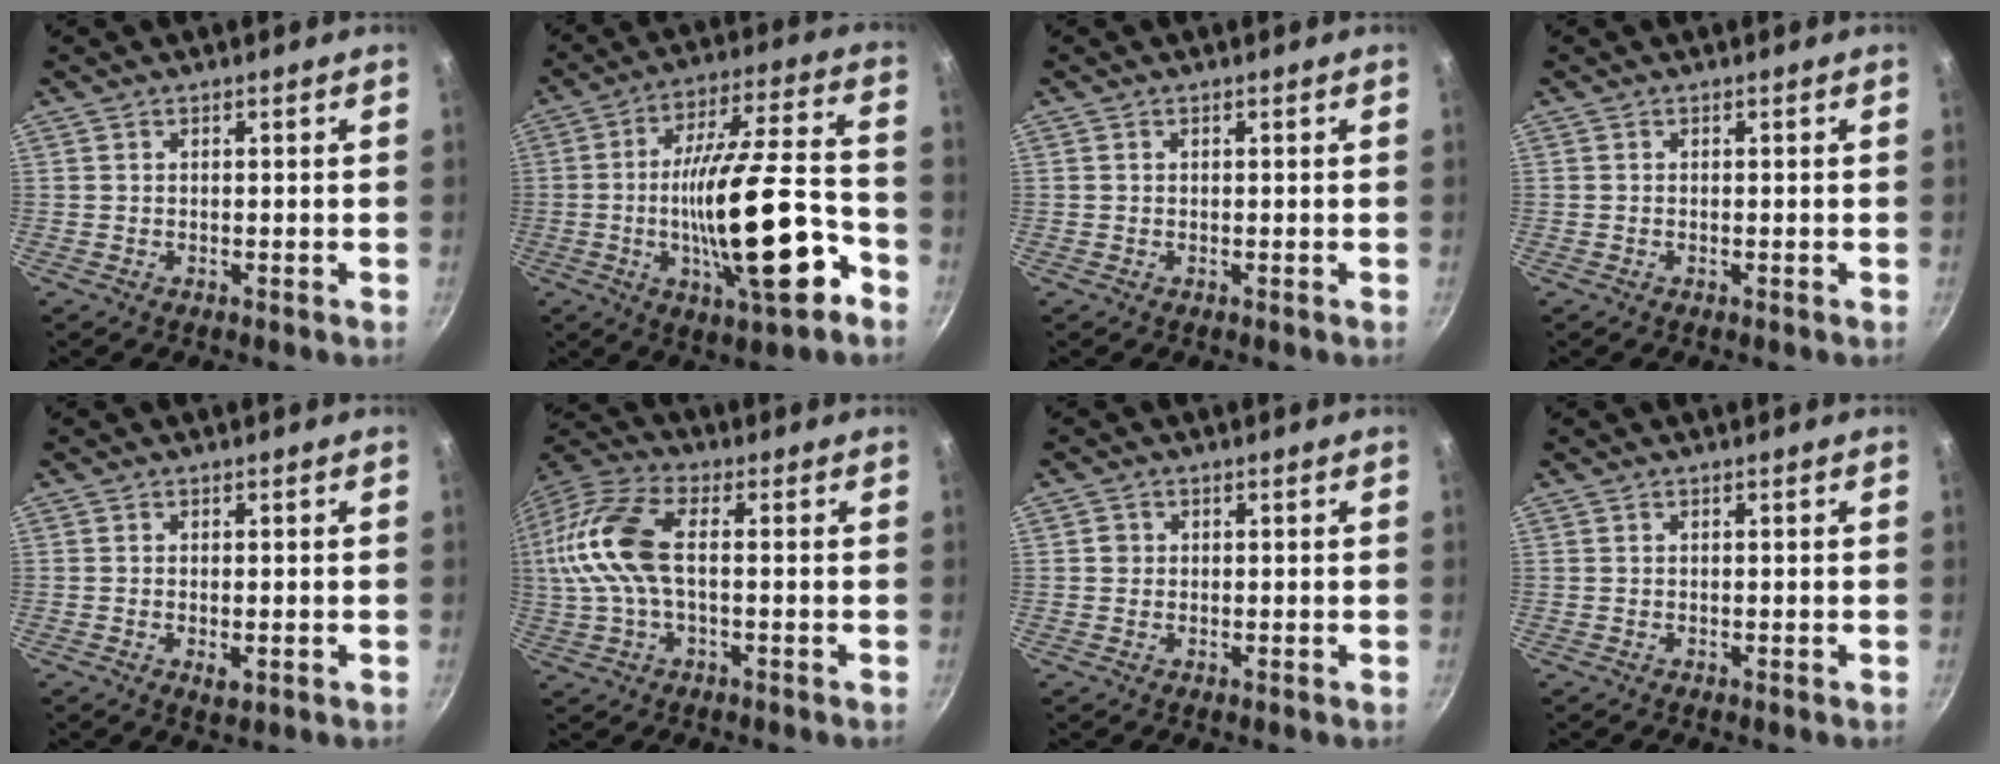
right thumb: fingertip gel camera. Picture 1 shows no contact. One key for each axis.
{"total": 22.1, "fx": -7.2, "fy": 6.3, "fz": 20.0, "tx": -0.303, "ty": 0.040, "tz": -0.113}
{"total": 0.0}
{"total": 0.0}
{"total": 2.3, "fx": -0.6, "fy": 1.1, "fz": 1.9, "tx": -0.032, "ty": -0.006, "tz": -0.008}
{"total": 14.4, "fx": 0.7, "fy": 7.1, "fz": 12.5, "tx": -0.271, "ty": 0.022, "tz": 0.000}
{"total": 1.5, "fx": 0.1, "fy": 1.4, "fz": 0.4, "tx": -0.001, "ty": 0.004, "tz": -0.001}
{"total": 0.0}